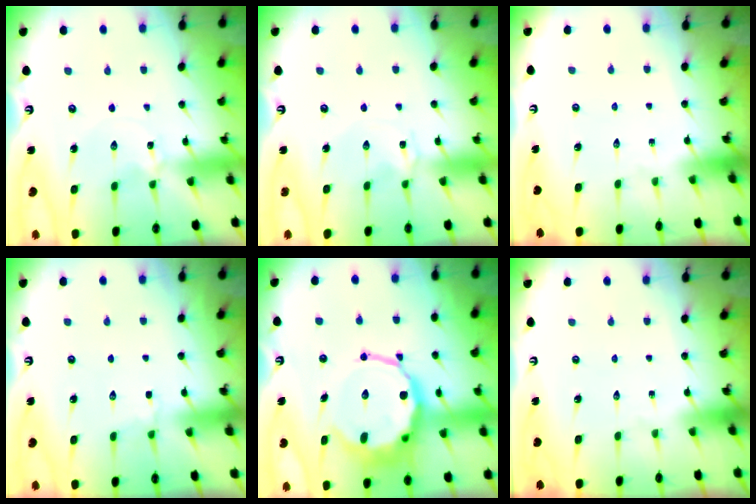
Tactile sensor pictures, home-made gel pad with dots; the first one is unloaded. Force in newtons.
{"total": 0.6, "press": 0.6, "slide": 0.2}
{"total": 0.0}
{"total": 3.1, "press": 2.6, "slide": 1.7}
{"total": 15.3, "press": 15.0, "slide": 3.2}
{"total": 0.0}